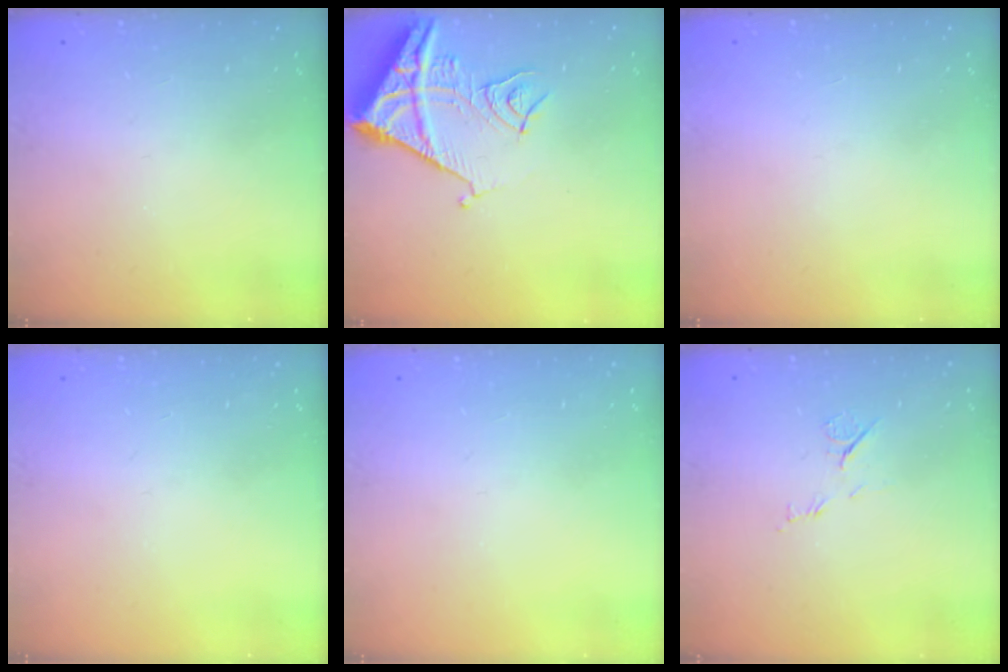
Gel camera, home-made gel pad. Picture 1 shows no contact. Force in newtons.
{"total": 12.8, "press": 12.7, "slide": 1.6}
{"total": 1.5, "press": 1.5, "slide": 0.1}
{"total": 0.0}
{"total": 0.0}
{"total": 6.3, "press": 6.3, "slide": 0.6}